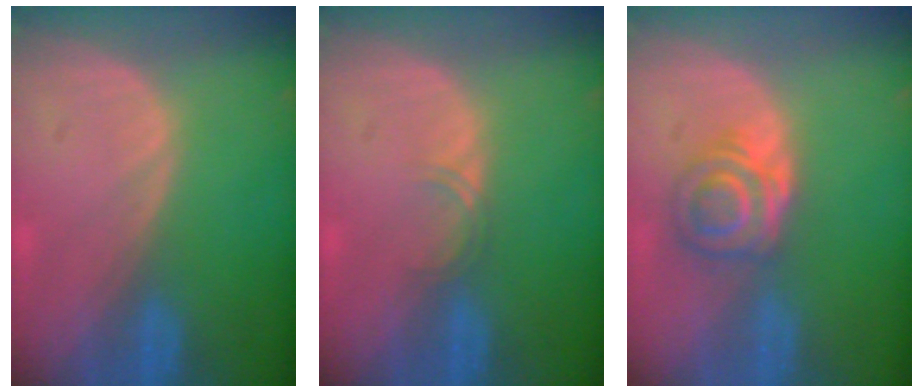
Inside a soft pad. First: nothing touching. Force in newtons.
{"total": 1.4, "press": 1.4, "slide": 0.2}
{"total": 5.5, "press": 5.2, "slide": 1.7}